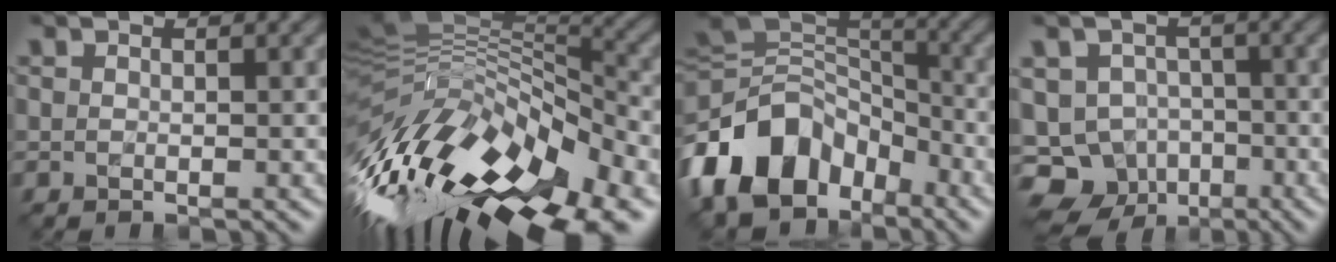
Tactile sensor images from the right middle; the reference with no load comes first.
{"total": 15.8, "force": [-6.0, 7.3, 12.7], "torque": [-0.245, 0.008, -0.097]}
{"total": 12.9, "force": [-6.7, 8.7, 6.7], "torque": [-0.147, 0.007, -0.127]}
{"total": 8.9, "force": [-5.0, 6.9, 2.5], "torque": [-0.038, -0.016, -0.088]}